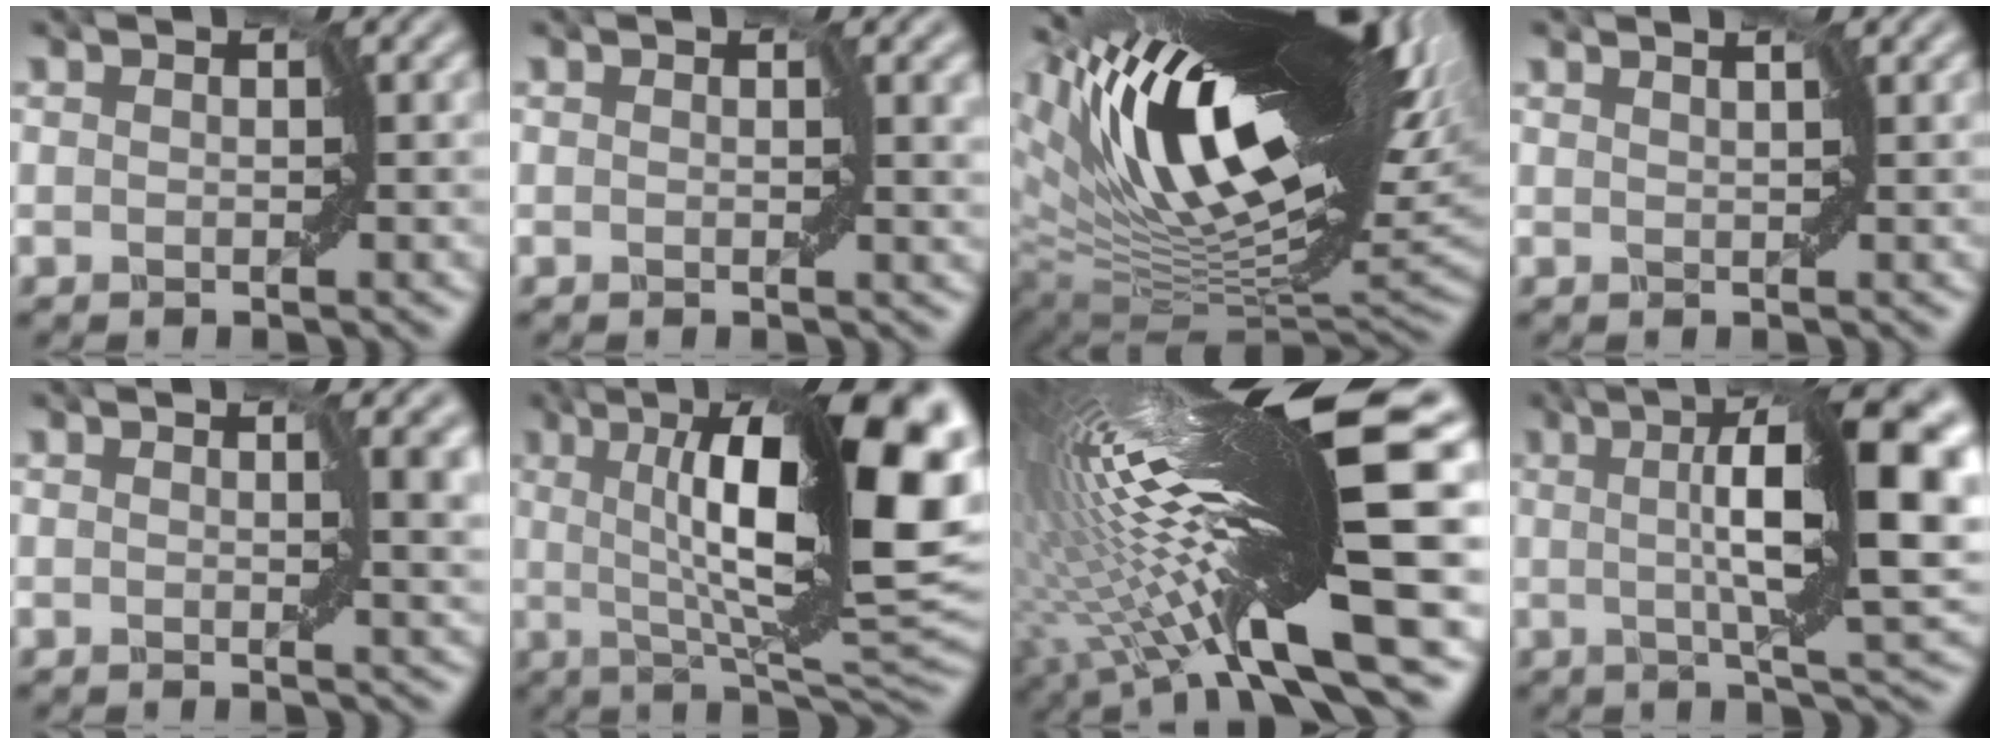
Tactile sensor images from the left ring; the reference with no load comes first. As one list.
[{"total": 1.5, "force": [0.4, 0.7, 1.3], "torque": [-0.019, -0.004, 0.003]}, {"total": 19.4, "force": [6.6, 6.3, 17.2], "torque": [-0.285, 0.019, 0.112]}, {"total": 0.8, "force": [0.7, -0.3, 0.4], "torque": [-0.006, -0.002, 0.009]}, {"total": 3.2, "force": [0.5, 1.3, 2.9], "torque": [-0.042, -0.006, 0.003]}, {"total": 15.4, "force": [3.3, 3.2, 14.8], "torque": [-0.193, 0.004, 0.050]}, {"total": 18.8, "force": [2.1, 2.8, 18.5], "torque": [-0.305, 0.001, 0.036]}, {"total": 12.0, "force": [1.7, 2.2, 11.6], "torque": [-0.160, 0.012, 0.024]}]